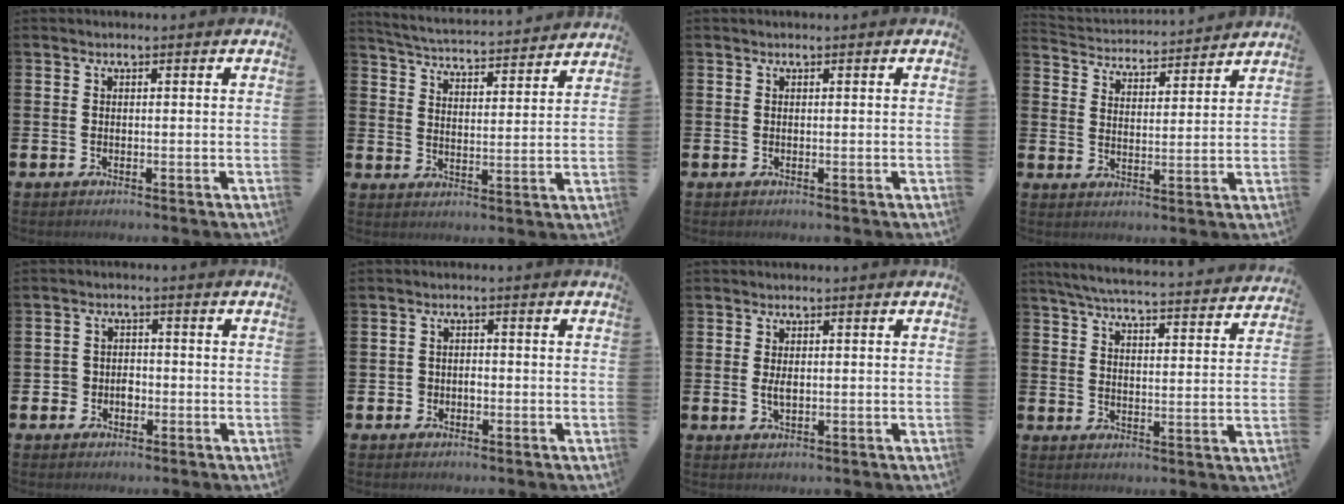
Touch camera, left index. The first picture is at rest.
{"total": 4.8, "force": [4.8, 0.1, 0.5], "torque": [-0.035, -0.041, 0.081]}
{"total": 0.0}
{"total": 4.0, "force": [4.0, 0.6, -0.4], "torque": [-0.016, -0.037, 0.066]}
{"total": 2.5, "force": [-1.1, 2.2, 0.5], "torque": [-0.011, 0.003, -0.029]}
{"total": 1.7, "force": [-0.6, 1.4, 0.6], "torque": [-0.002, -0.001, -0.017]}
{"total": 1.9, "force": [0.1, 0.9, 1.6], "torque": [-0.028, 0.002, -0.001]}
{"total": 6.0, "force": [5.8, 0.4, 1.6], "torque": [-0.049, -0.044, 0.100]}